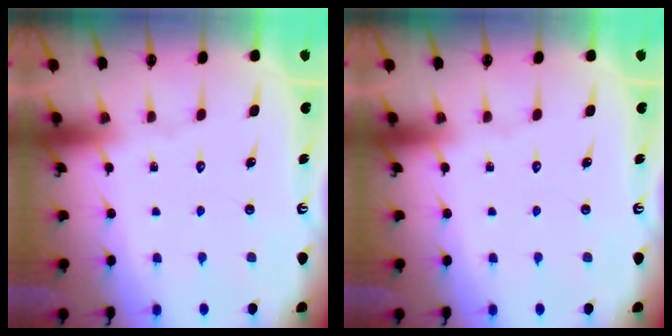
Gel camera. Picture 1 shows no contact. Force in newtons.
{"total": 0.0}